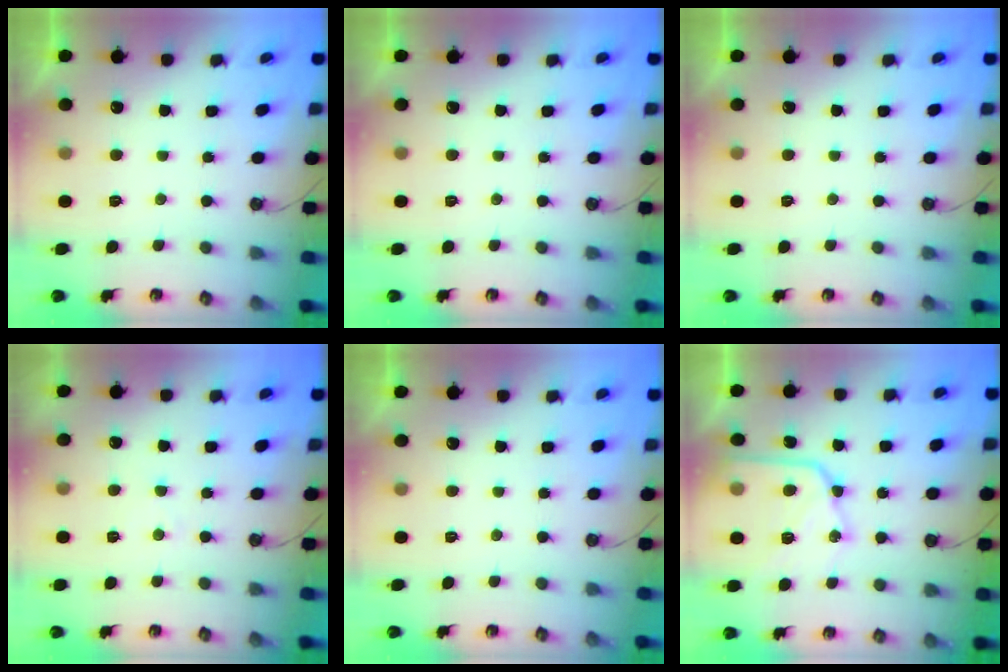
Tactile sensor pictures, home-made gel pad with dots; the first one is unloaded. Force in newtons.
{"total": 0.0}
{"total": 0.0}
{"total": 3.9, "press": 3.8, "slide": 0.7}
{"total": 0.0}
{"total": 16.4, "press": 16.3, "slide": 1.9}